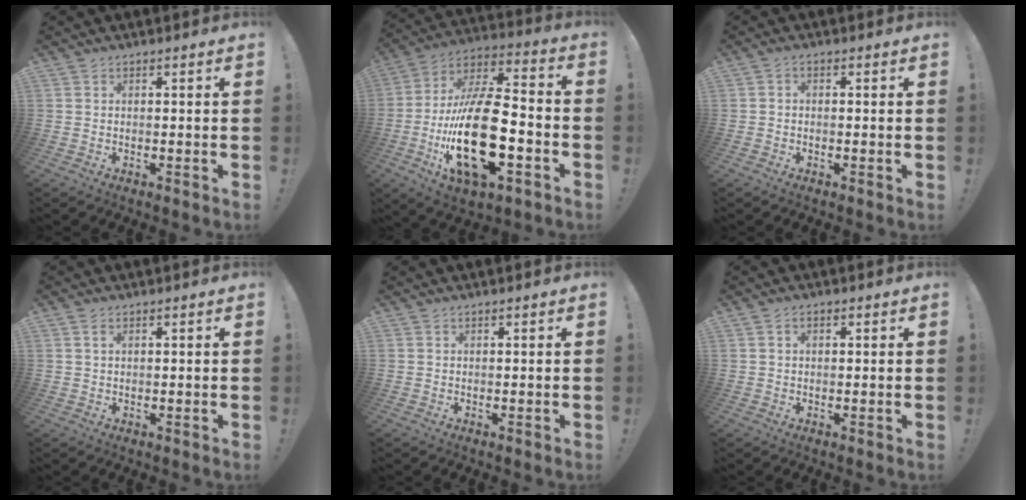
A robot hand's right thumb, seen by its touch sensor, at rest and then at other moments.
{"total": 27.3, "force": [-7.0, 11.7, 23.6], "torque": [-0.463, 0.035, -0.115]}
{"total": 1.3, "force": [-1.0, 0.6, 0.6], "torque": [-0.017, 0.007, -0.016]}
{"total": 1.6, "force": [0.8, 0.7, 1.2], "torque": [-0.020, 0.000, 0.013]}
{"total": 0.0}
{"total": 1.3, "force": [0.2, 1.0, 0.9], "torque": [-0.011, 0.002, 0.002]}